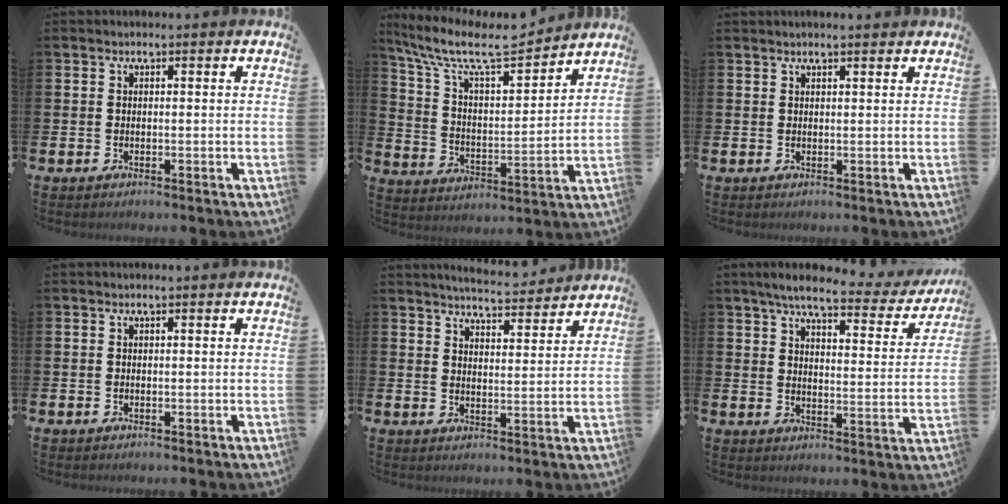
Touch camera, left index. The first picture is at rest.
{"total": 10.1, "force": [8.7, 2.4, 4.6], "torque": [-0.125, -0.053, 0.145]}
{"total": 1.0, "force": [0.9, -0.1, 0.3], "torque": [0.002, -0.003, 0.015]}
{"total": 0.0}
{"total": 5.3, "force": [5.3, 0.2, 0.4], "torque": [-0.014, -0.038, 0.092]}
{"total": 6.4, "force": [5.4, 1.2, 3.1], "torque": [-0.067, -0.032, 0.085]}